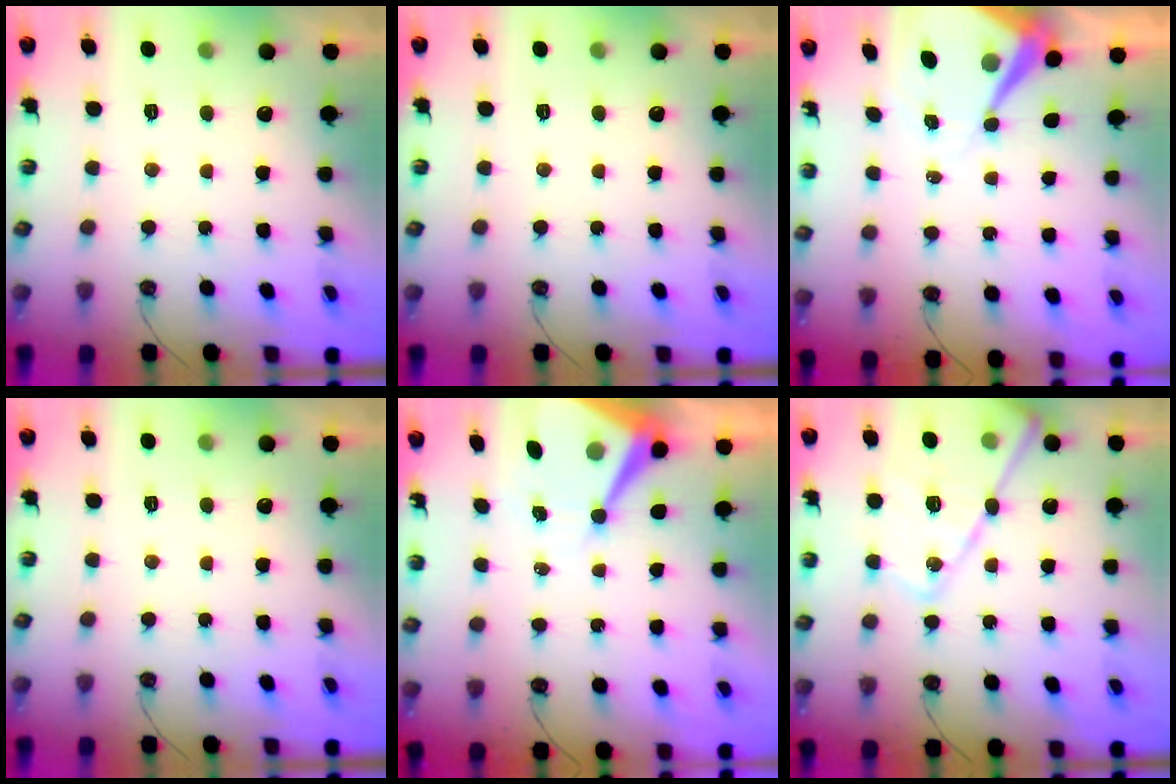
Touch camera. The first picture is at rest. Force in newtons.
{"total": 0.0}
{"total": 8.3, "press": 8.2, "slide": 0.7}
{"total": 0.0}
{"total": 11.0, "press": 11.0, "slide": 0.9}
{"total": 16.7, "press": 16.7, "slide": 1.3}